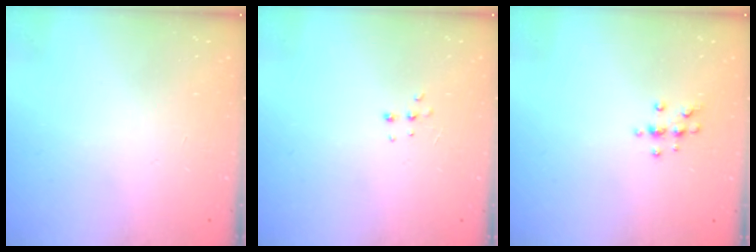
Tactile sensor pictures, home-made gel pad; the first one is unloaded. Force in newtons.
{"total": 4.6, "press": 4.5, "slide": 0.8}
{"total": 7.5, "press": 7.4, "slide": 1.3}